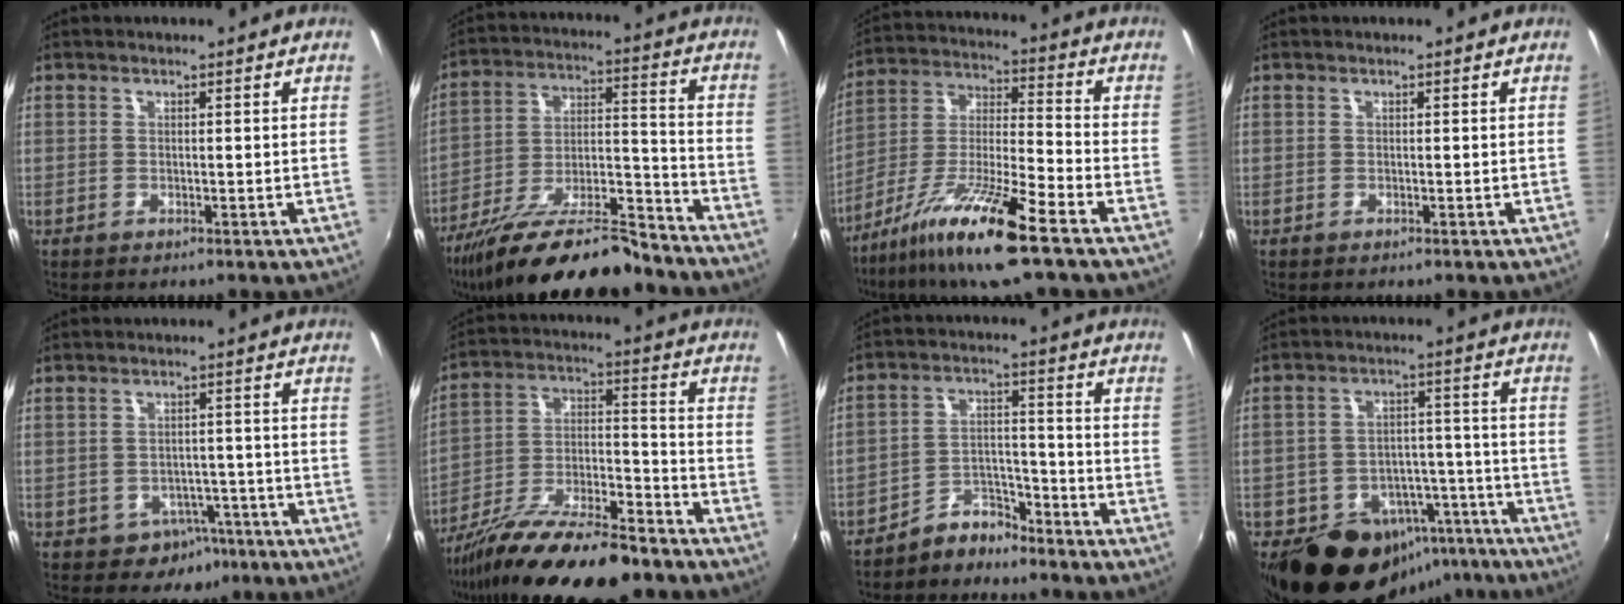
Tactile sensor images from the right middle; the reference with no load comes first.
{"total": 22.0, "force": [-17.8, 4.9, 12.0], "torque": [-0.217, -0.023, -0.279]}
{"total": 15.2, "force": [-9.9, 1.0, 11.4], "torque": [-0.225, -0.012, -0.187]}
{"total": 0.0}
{"total": 5.7, "force": [-3.2, 4.5, 1.4], "torque": [-0.035, 0.012, -0.031]}
{"total": 19.9, "force": [-14.9, 4.9, 12.2], "torque": [-0.224, -0.023, -0.248]}
{"total": 6.2, "force": [-5.8, 2.0, 1.0], "torque": [-0.015, 0.023, -0.104]}
{"total": 17.8, "force": [-11.2, 12.0, 6.8], "torque": [-0.135, 0.038, -0.131]}